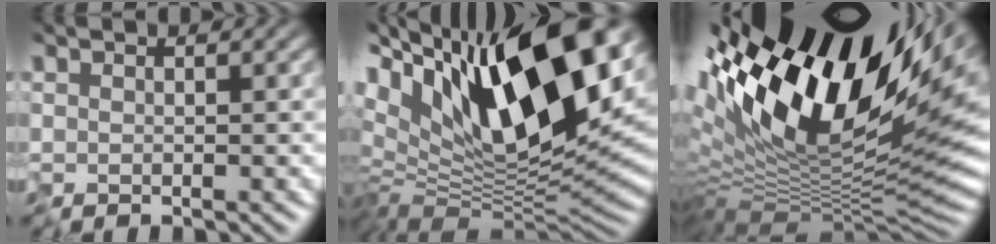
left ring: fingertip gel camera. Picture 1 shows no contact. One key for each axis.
{"total": 18.5, "fx": 4.0, "fy": 8.9, "fz": 15.7, "tx": -0.271, "ty": 0.011, "tz": 0.053}
{"total": 19.0, "fx": 7.6, "fy": 7.9, "fz": 15.6, "tx": -0.271, "ty": 0.016, "tz": 0.130}